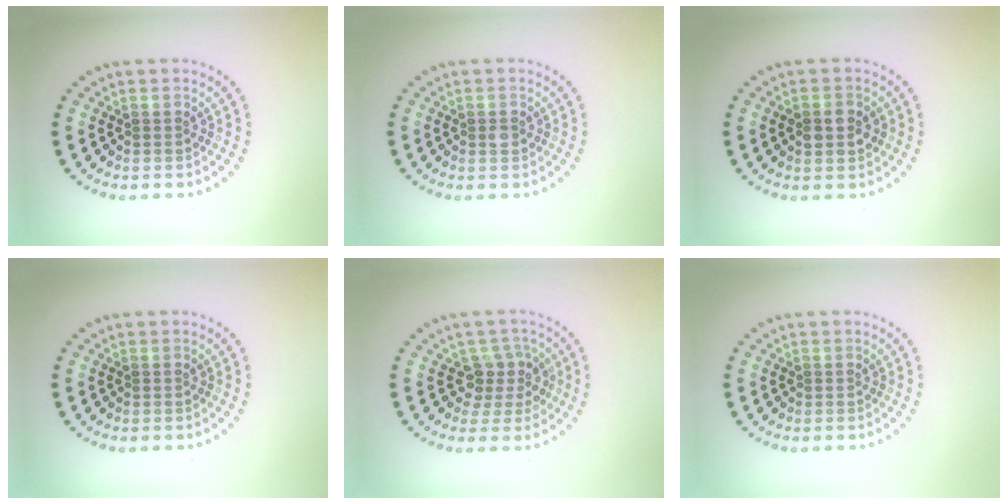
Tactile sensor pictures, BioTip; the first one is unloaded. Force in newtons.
{"total": 1.0, "press": 0.9, "slide": 0.1}
{"total": 2.8, "press": 2.8, "slide": 0.1}
{"total": 0.0}
{"total": 2.7, "press": 2.1, "slide": 1.7}
{"total": 0.0}